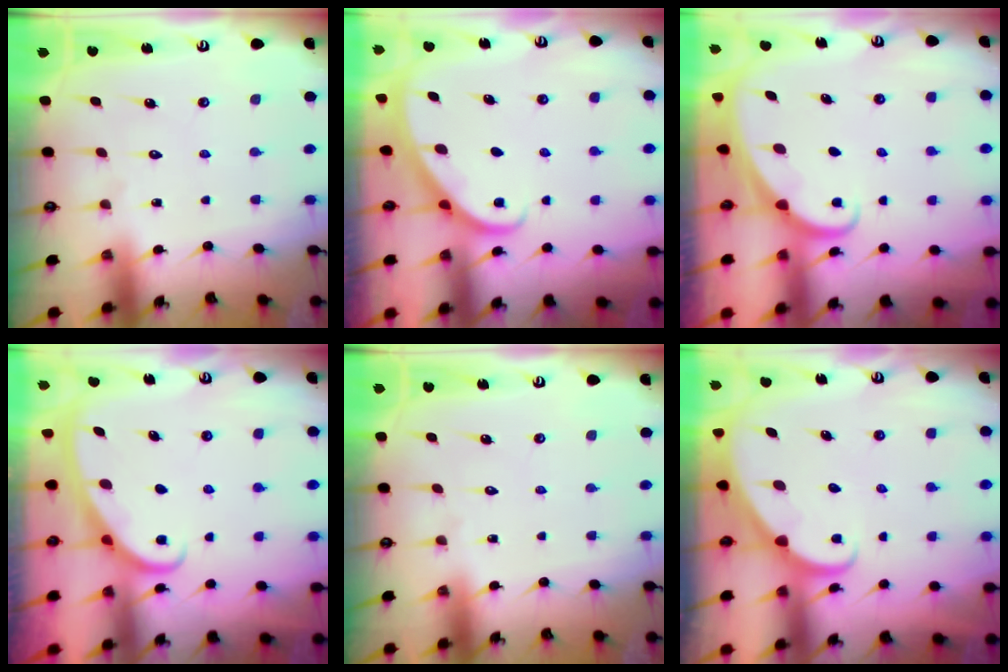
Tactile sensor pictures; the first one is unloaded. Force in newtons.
{"total": 2.2, "press": 2.2, "slide": 0.2}
{"total": 1.6, "press": 1.6, "slide": 0.0}
{"total": 3.0, "press": 3.0, "slide": 0.4}
{"total": 0.0}
{"total": 2.6, "press": 2.6, "slide": 0.4}